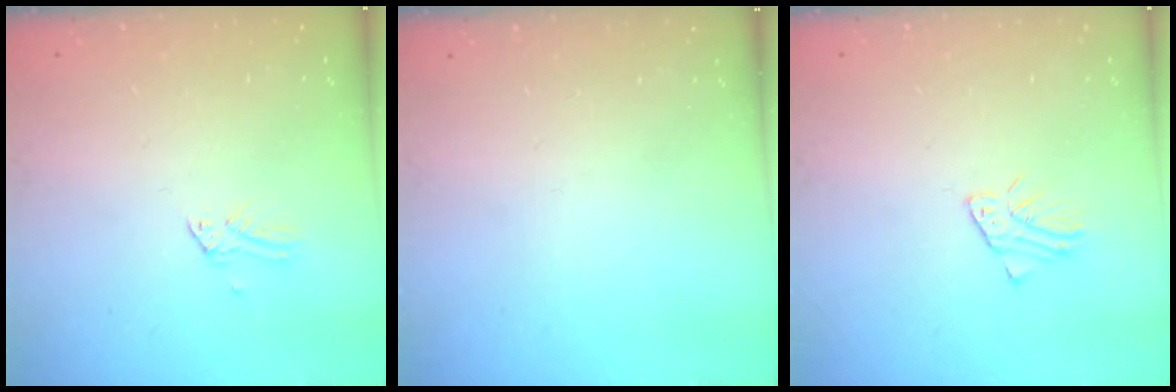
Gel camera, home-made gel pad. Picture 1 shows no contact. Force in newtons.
{"total": 0.0}
{"total": 1.8, "press": 1.7, "slide": 0.1}